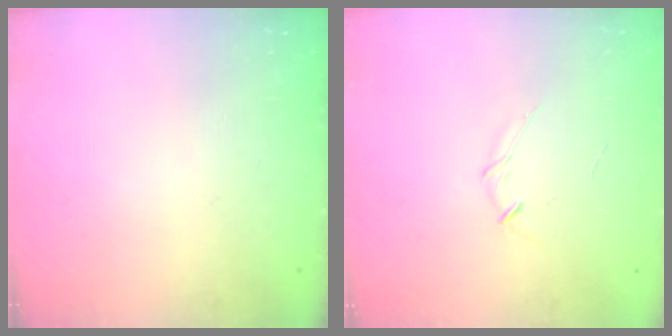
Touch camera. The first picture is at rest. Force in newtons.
{"total": 3.8, "press": 3.7, "slide": 0.9}